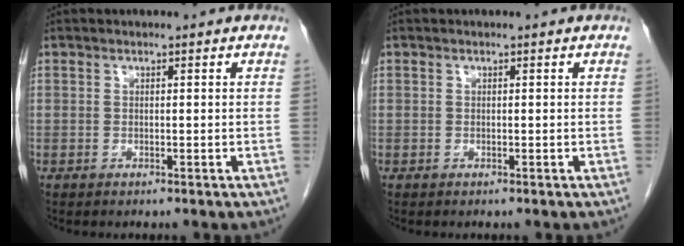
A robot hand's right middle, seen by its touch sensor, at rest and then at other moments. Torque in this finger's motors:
{"motor_torque": [0.48, -0.32, -0.03, 0.00]}